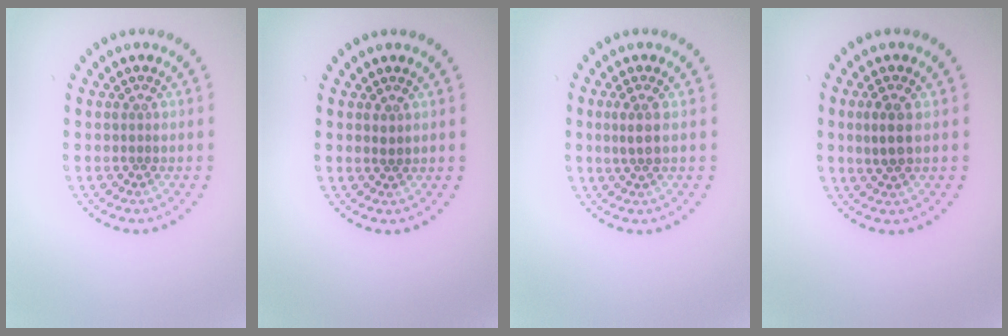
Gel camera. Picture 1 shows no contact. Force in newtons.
{"total": 0.7, "press": 0.7, "slide": 0.1}
{"total": 1.6, "press": 1.4, "slide": 0.8}
{"total": 2.1, "press": 2.0, "slide": 0.6}